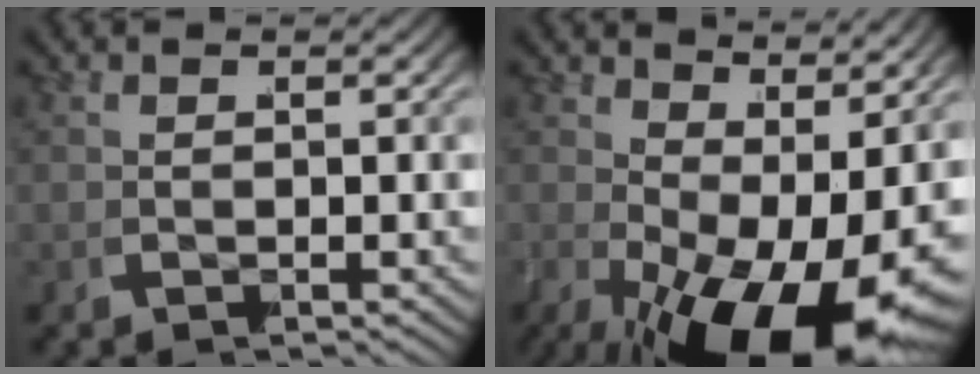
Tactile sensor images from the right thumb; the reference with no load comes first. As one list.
[{"total": 11.6, "force": [-2.2, 5.8, 9.8], "torque": [-0.139, -0.047, -0.007]}]